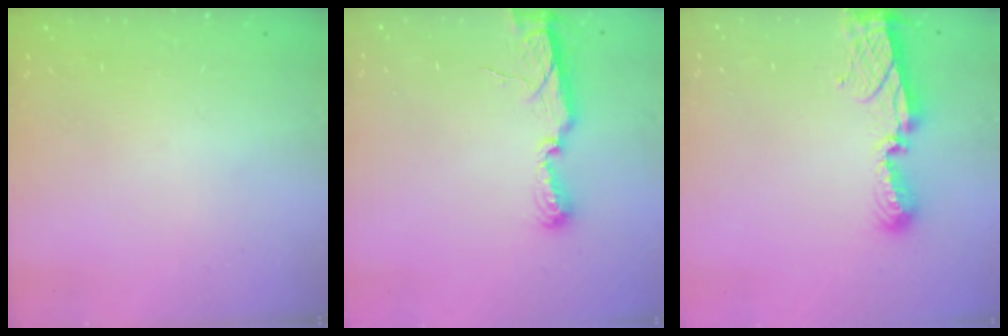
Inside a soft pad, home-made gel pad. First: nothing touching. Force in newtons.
{"total": 7.5, "press": 7.5, "slide": 0.4}
{"total": 8.4, "press": 8.4, "slide": 0.8}